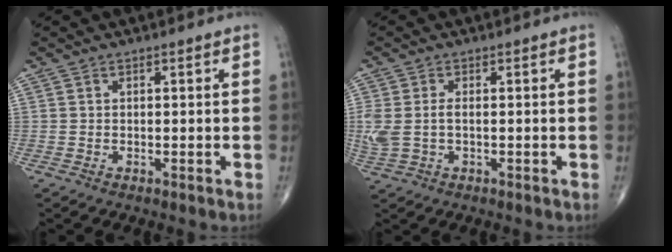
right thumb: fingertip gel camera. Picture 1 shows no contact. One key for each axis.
{"total": 5.2, "fx": -0.2, "fy": 2.9, "fz": 4.3, "tx": -0.121, "ty": 0.006, "tz": 0.000}